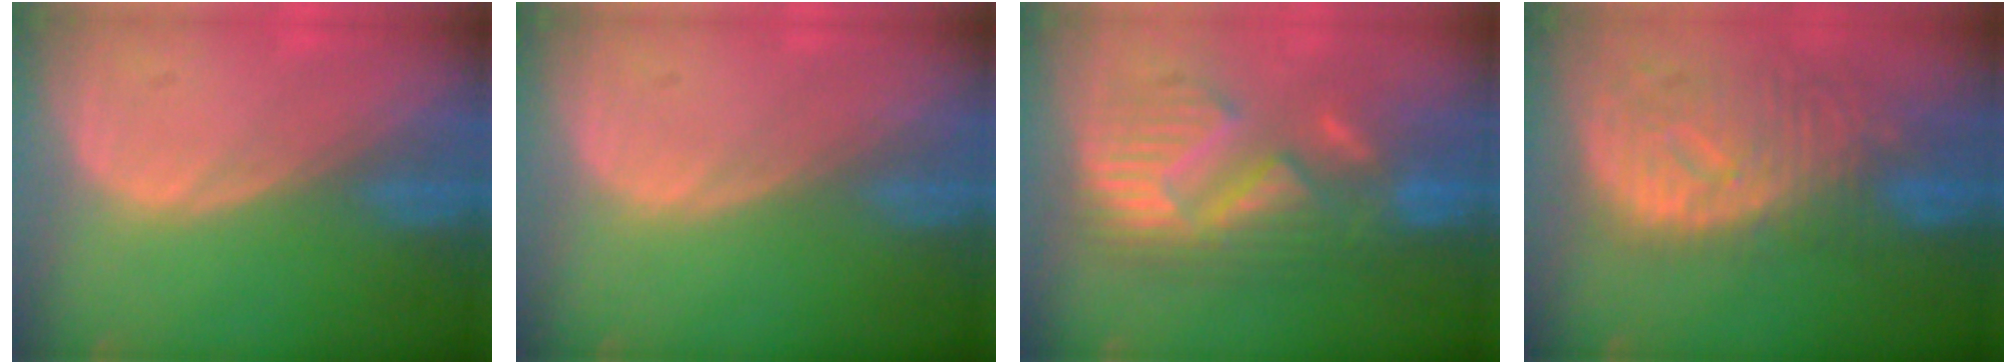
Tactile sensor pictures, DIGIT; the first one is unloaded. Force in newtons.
{"total": 0.0}
{"total": 10.4, "press": 10.4, "slide": 0.7}
{"total": 10.8, "press": 9.6, "slide": 5.0}